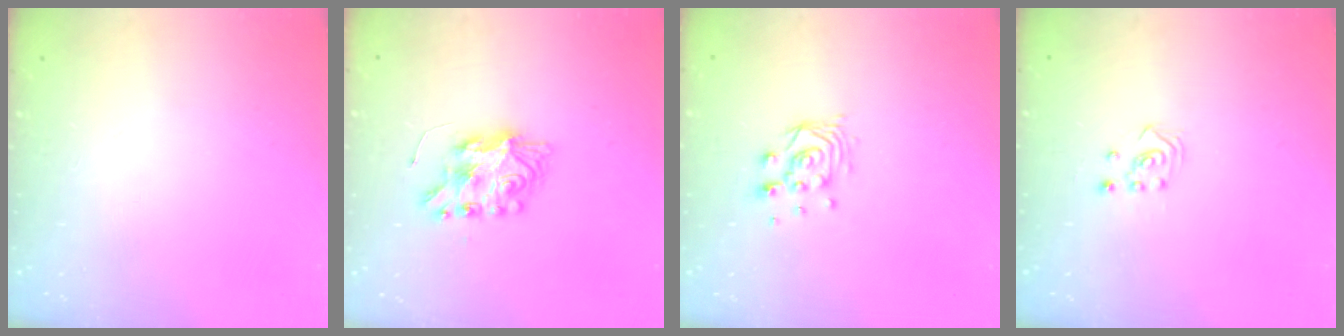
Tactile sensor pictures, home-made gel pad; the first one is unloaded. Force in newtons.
{"total": 8.4, "press": 8.4, "slide": 0.7}
{"total": 8.2, "press": 8.2, "slide": 0.4}
{"total": 2.5, "press": 2.4, "slide": 0.8}